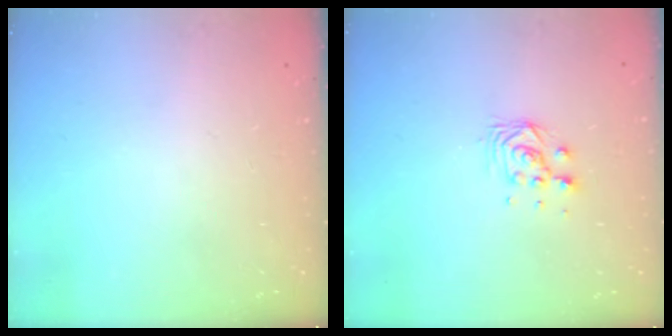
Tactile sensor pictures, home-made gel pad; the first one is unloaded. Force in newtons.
{"total": 4.7, "press": 4.6, "slide": 0.6}